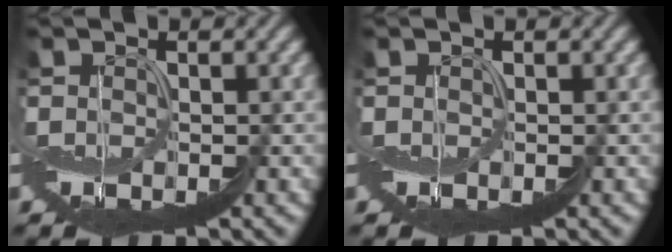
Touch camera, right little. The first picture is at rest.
{"total": 0.0}